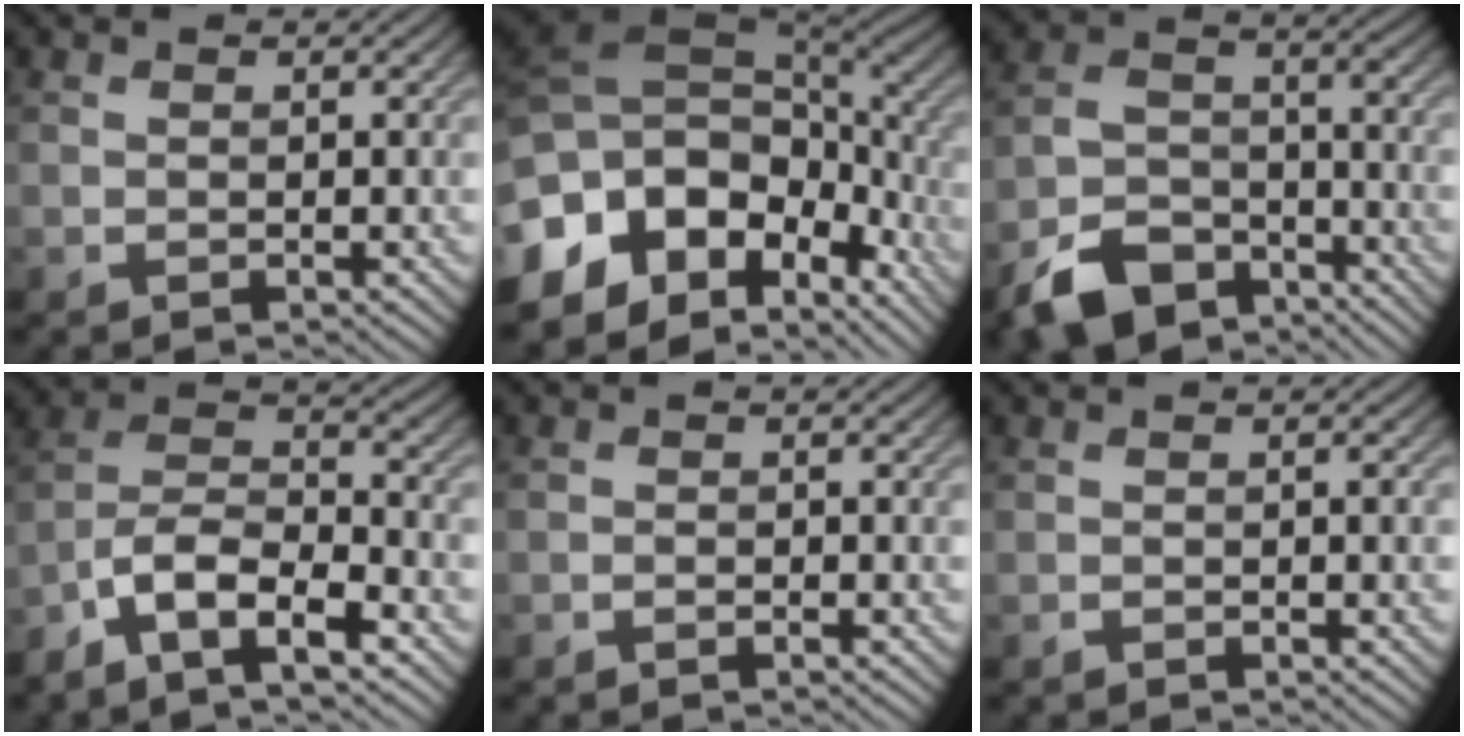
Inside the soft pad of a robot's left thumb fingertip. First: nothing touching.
{"total": 17.4, "force": [-4.7, 10.8, 12.8], "torque": [-0.263, -0.021, -0.068]}
{"total": 10.7, "force": [-7.5, 5.6, 5.2], "torque": [-0.115, -0.016, -0.147]}
{"total": 9.5, "force": [-6.4, 3.3, 6.2], "torque": [-0.122, -0.004, -0.134]}
{"total": 0.6, "force": [-0.5, 0.2, 0.2], "torque": [-0.002, 0.000, -0.009]}
{"total": 1.1, "force": [-0.6, 0.2, 0.8], "torque": [-0.012, 0.005, -0.011]}